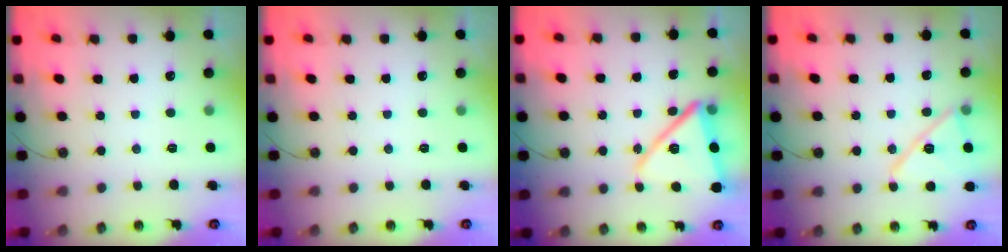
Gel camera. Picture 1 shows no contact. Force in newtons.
{"total": 0.0}
{"total": 16.9, "press": 16.7, "slide": 2.4}
{"total": 13.6, "press": 13.6, "slide": 0.7}